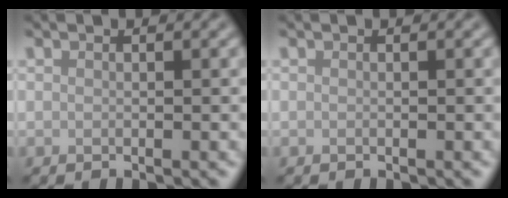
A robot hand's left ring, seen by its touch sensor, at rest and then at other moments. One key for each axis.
{"total": 0.0}